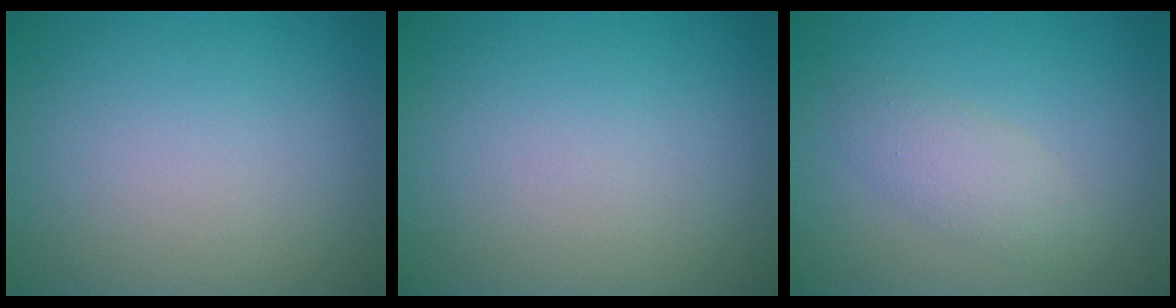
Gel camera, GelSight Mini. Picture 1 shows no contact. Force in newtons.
{"total": 0.0}
{"total": 2.3, "press": 2.3, "slide": 0.1}